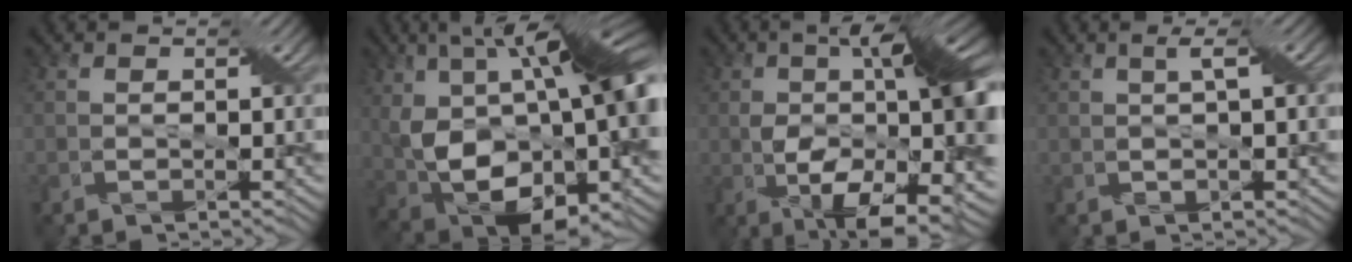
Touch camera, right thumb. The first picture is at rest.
{"total": 19.2, "force": [1.1, 10.8, 15.8], "torque": [-0.285, -0.005, 0.025]}
{"total": 16.7, "force": [-2.5, 6.2, 15.3], "torque": [-0.227, -0.003, -0.037]}
{"total": 2.3, "force": [0.4, 0.2, 2.2], "torque": [-0.041, 0.008, 0.008]}